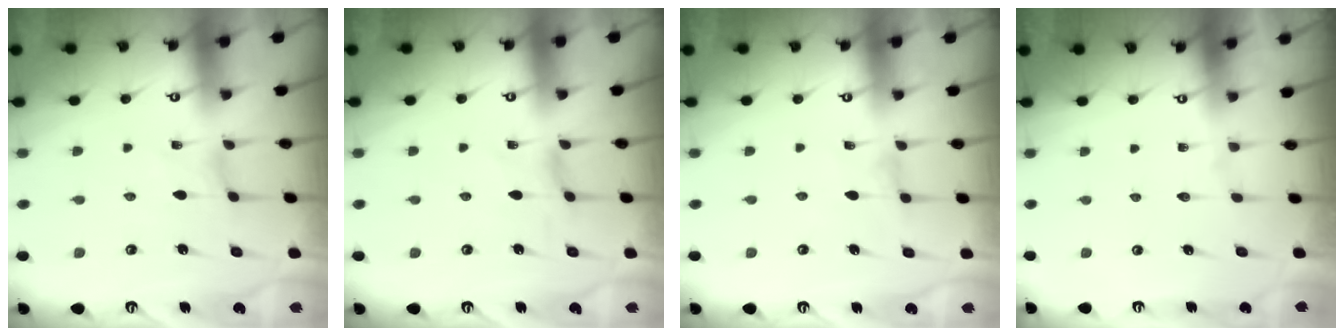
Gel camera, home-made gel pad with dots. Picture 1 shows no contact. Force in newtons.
{"total": 1.1, "press": 1.1, "slide": 0.2}
{"total": 0.6, "press": 0.6, "slide": 0.2}
{"total": 0.0}